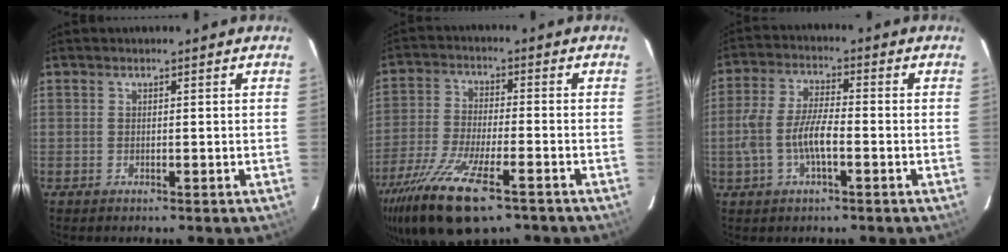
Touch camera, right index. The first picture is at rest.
{"total": 17.1, "force": [-10.8, 5.2, 12.2], "torque": [-0.255, -0.055, -0.199]}
{"total": 8.5, "force": [-2.4, 2.8, 7.7], "torque": [-0.161, 0.004, -0.044]}